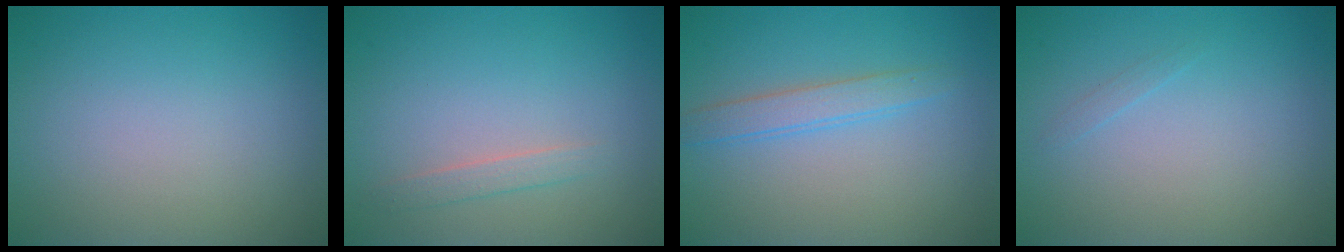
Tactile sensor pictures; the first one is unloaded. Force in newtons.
{"total": 1.2, "press": 1.2, "slide": 0.1}
{"total": 2.1, "press": 2.1, "slide": 0.1}
{"total": 0.5, "press": 0.5, "slide": 0.0}